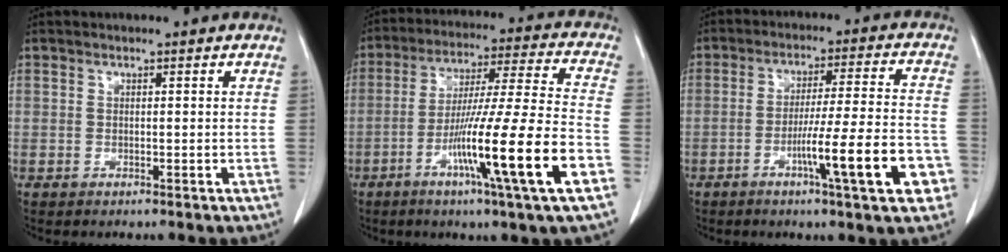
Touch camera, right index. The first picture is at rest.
{"total": 18.8, "force": [-7.4, -1.4, 17.2], "torque": [-0.299, -0.022, -0.127]}
{"total": 13.3, "force": [-5.2, 0.3, 12.2], "torque": [-0.189, -0.002, -0.078]}